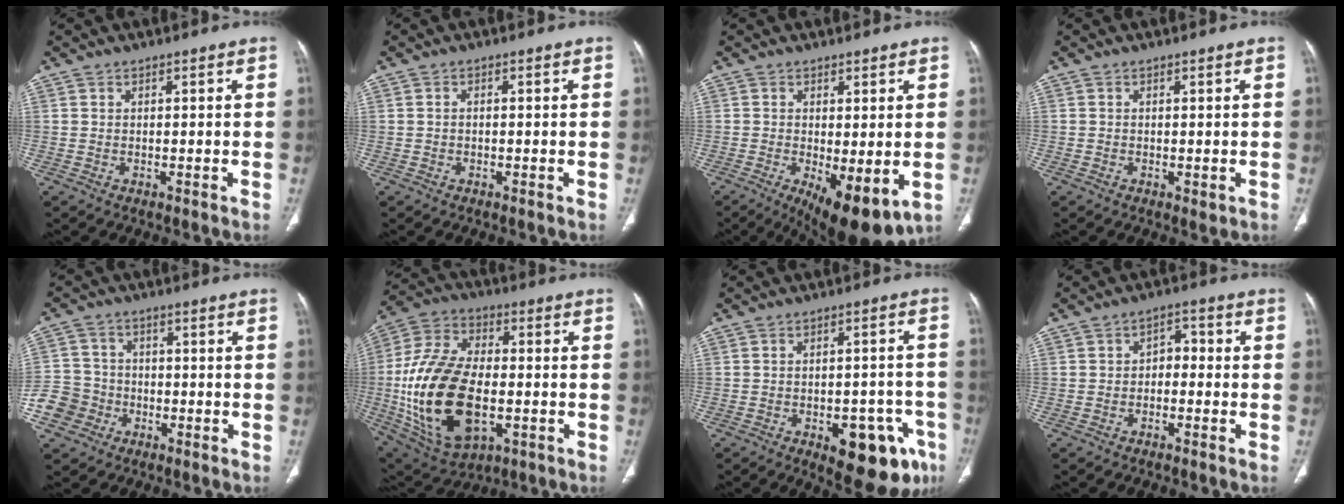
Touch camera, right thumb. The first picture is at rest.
{"total": 0.6, "force": [-0.2, 0.4, 0.4], "torque": [-0.007, 0.002, -0.005]}
{"total": 11.4, "force": [-3.2, 4.2, 10.1], "torque": [-0.149, -0.023, -0.034]}
{"total": 1.1, "force": [-0.3, 0.6, 0.8], "torque": [-0.008, -0.003, -0.003]}
{"total": 8.2, "force": [-3.5, 7.3, 1.6], "torque": [-0.013, 0.025, -0.066]}
{"total": 24.3, "force": [-3.8, 13.8, 19.6], "torque": [-0.386, 0.008, -0.050]}
{"total": 14.9, "force": [-7.2, 6.9, 11.0], "torque": [-0.091, 0.034, -0.080]}
{"total": 3.6, "force": [-1.0, 2.6, 2.3], "torque": [-0.022, 0.026, -0.026]}